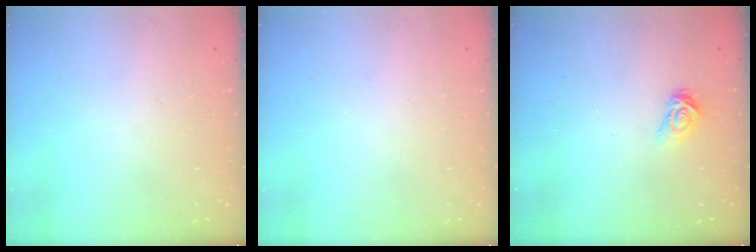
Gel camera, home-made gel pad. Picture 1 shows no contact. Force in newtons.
{"total": 0.0}
{"total": 3.9, "press": 3.9, "slide": 0.4}